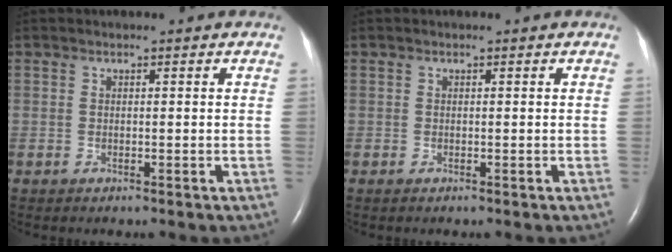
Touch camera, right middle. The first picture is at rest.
{"total": 0.0}